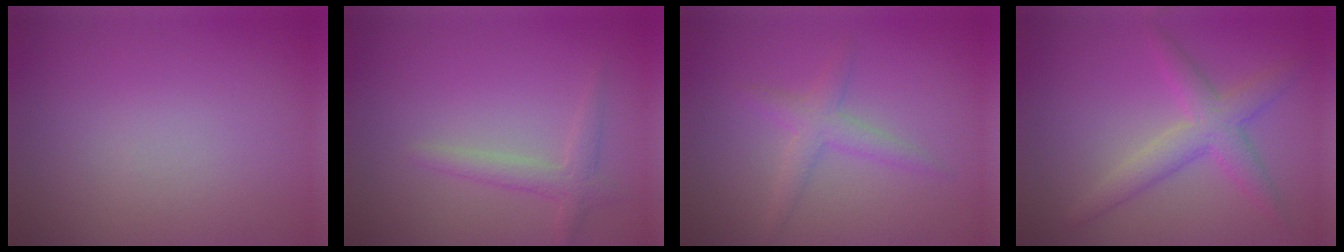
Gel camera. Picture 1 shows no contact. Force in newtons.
{"total": 2.0, "press": 2.0, "slide": 0.2}
{"total": 2.2, "press": 2.2, "slide": 0.1}
{"total": 3.6, "press": 3.6, "slide": 0.1}